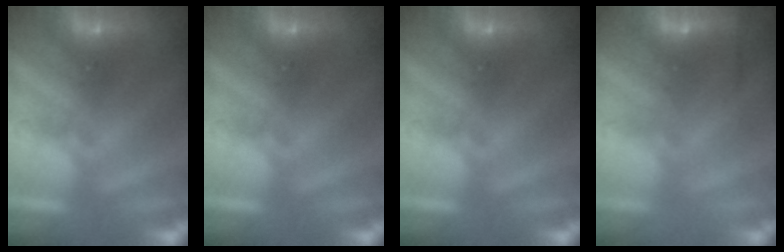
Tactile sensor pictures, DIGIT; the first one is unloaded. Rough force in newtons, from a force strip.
{"total": 0.0}
{"total": 0.0}
{"total": 2.4}